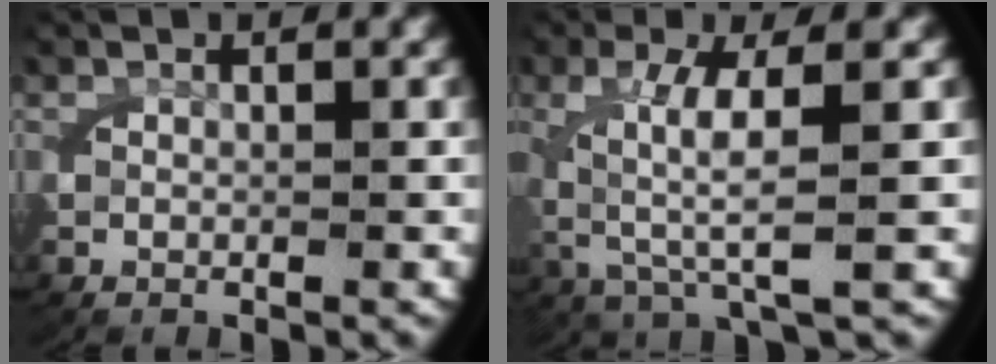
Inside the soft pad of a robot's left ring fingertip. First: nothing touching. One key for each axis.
{"total": 5.0, "fx": 0.3, "fy": 1.3, "fz": 4.8, "tx": -0.114, "ty": -0.012, "tz": 0.020}